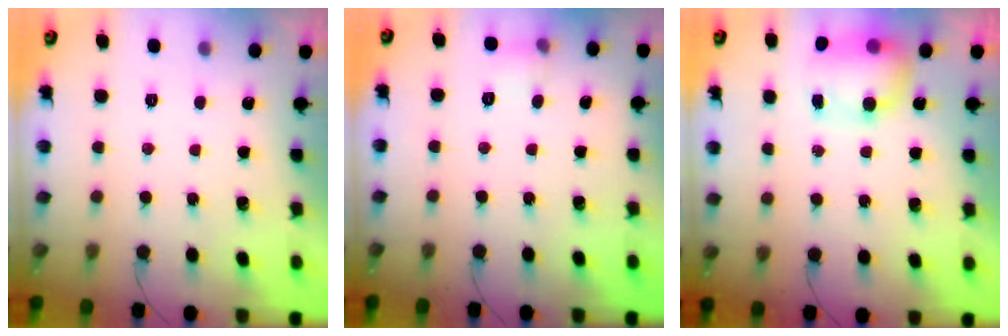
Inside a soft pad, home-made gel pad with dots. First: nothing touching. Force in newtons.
{"total": 5.1, "press": 4.8, "slide": 1.6}
{"total": 7.7, "press": 7.6, "slide": 1.4}